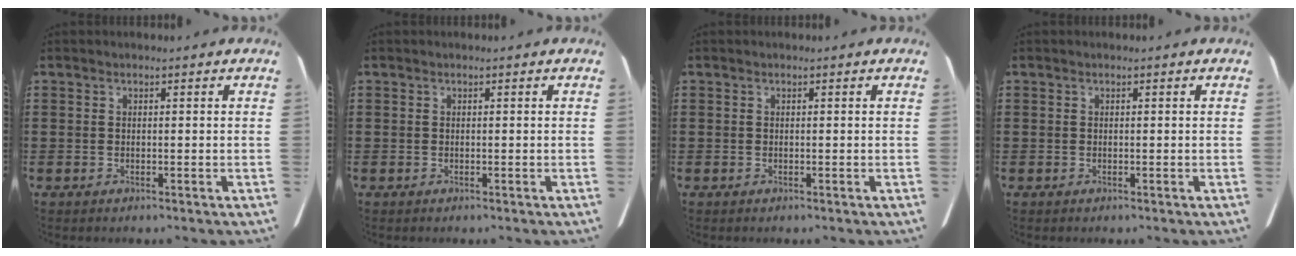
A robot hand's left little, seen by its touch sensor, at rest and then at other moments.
{"total": 0.0}
{"total": 0.0}
{"total": 0.0}